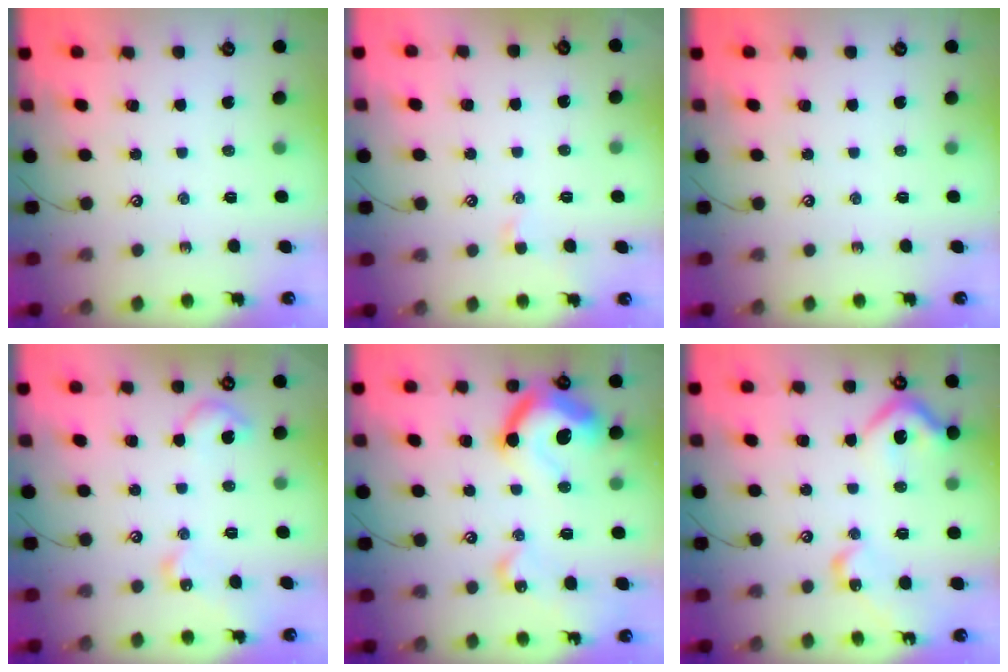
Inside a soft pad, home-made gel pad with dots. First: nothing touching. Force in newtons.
{"total": 0.6, "press": 0.1, "slide": 0.5}
{"total": 0.0}
{"total": 8.5, "press": 8.5, "slide": 0.4}
{"total": 22.6, "press": 22.5, "slide": 2.4}
{"total": 13.7, "press": 13.7, "slide": 1.2}